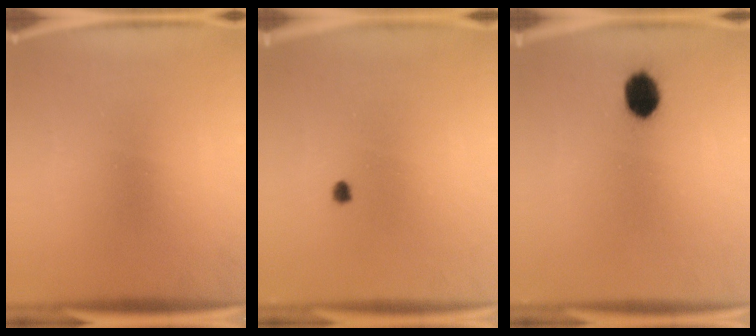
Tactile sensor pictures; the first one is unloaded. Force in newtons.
{"total": 0.9}
{"total": 5.7}